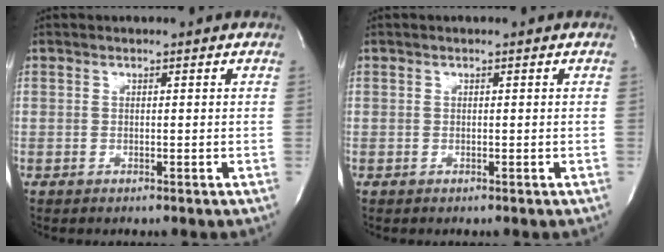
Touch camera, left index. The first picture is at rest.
{"total": 0.0}